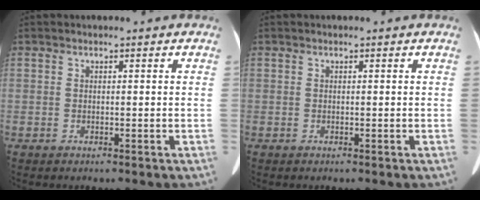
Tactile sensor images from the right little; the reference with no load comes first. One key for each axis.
{"total": 0.0}